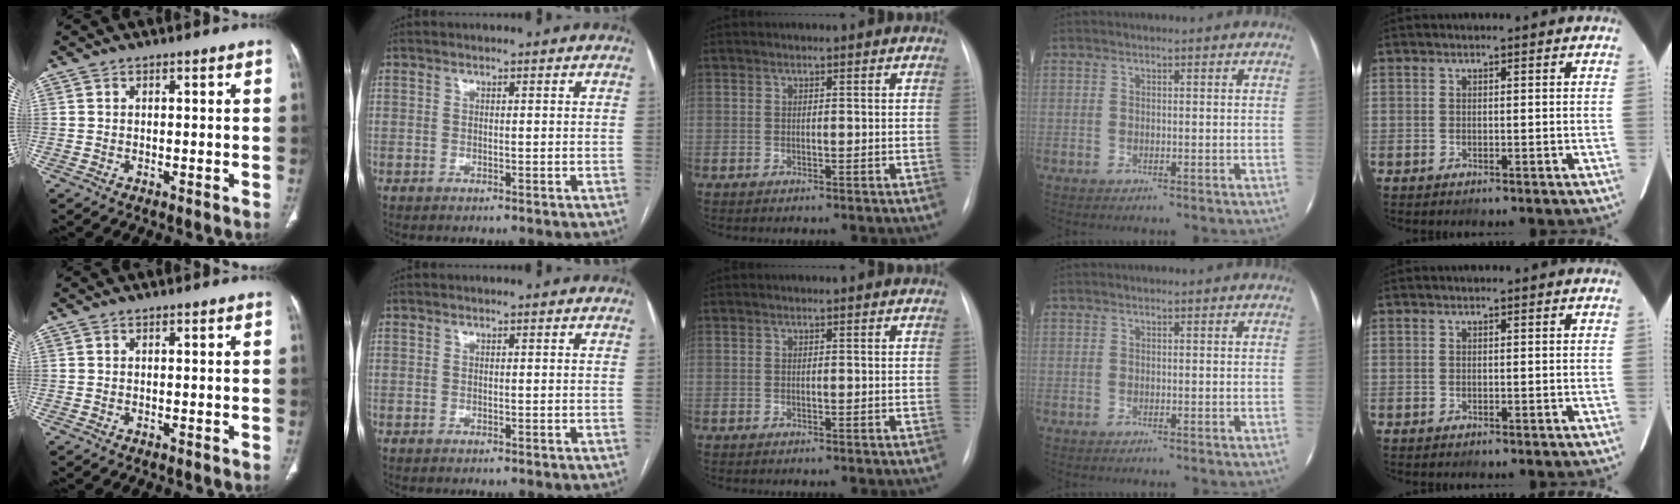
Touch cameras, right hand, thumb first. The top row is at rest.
{}